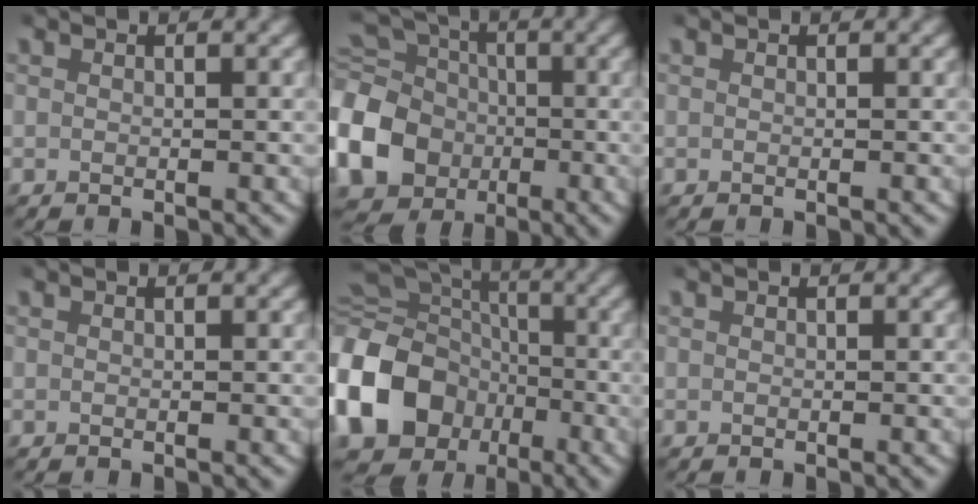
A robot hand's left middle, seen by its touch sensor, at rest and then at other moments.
{"total": 15.2, "force": [-3.7, 13.8, 5.0], "torque": [-0.133, -0.055, -0.064]}
{"total": 0.0}
{"total": 0.0}
{"total": 15.2, "force": [-3.5, 13.0, 6.9], "torque": [-0.151, -0.047, -0.054]}
{"total": 0.0}